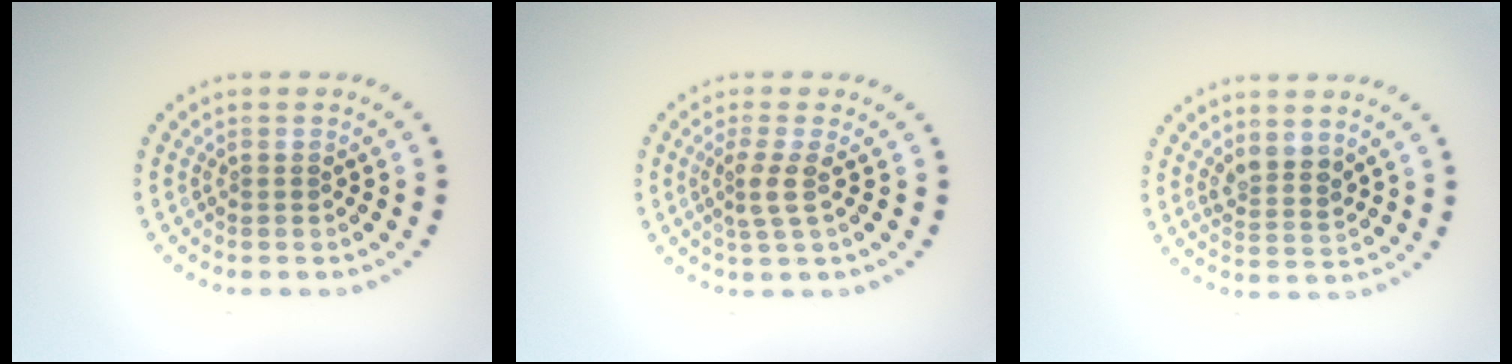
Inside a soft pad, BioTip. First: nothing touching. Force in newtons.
{"total": 2.2, "press": 1.7, "slide": 1.4}
{"total": 2.4, "press": 1.9, "slide": 1.4}